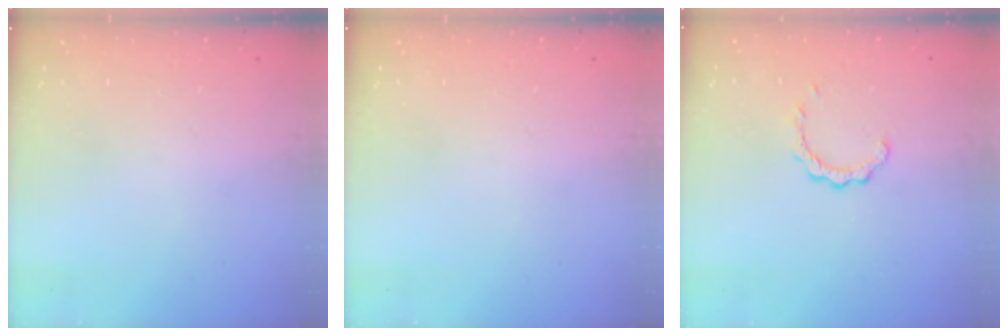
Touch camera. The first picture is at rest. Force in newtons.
{"total": 0.0}
{"total": 2.9, "press": 2.8, "slide": 0.4}